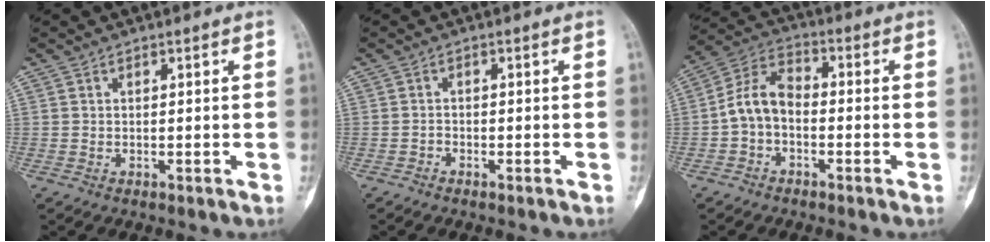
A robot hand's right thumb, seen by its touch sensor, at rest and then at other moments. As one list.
[{"total": 0.8, "force": [-0.7, 0.4, 0.2], "torque": [-0.006, 0.002, -0.018]}, {"total": 8.1, "force": [-1.5, 5.4, 5.9], "torque": [-0.107, 0.033, -0.044]}]